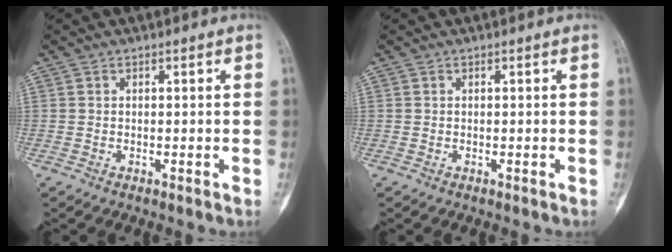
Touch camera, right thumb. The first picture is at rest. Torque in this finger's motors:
{"motor_torque": [-0.05, 0.02, 0.01, -0.01, 0.00]}